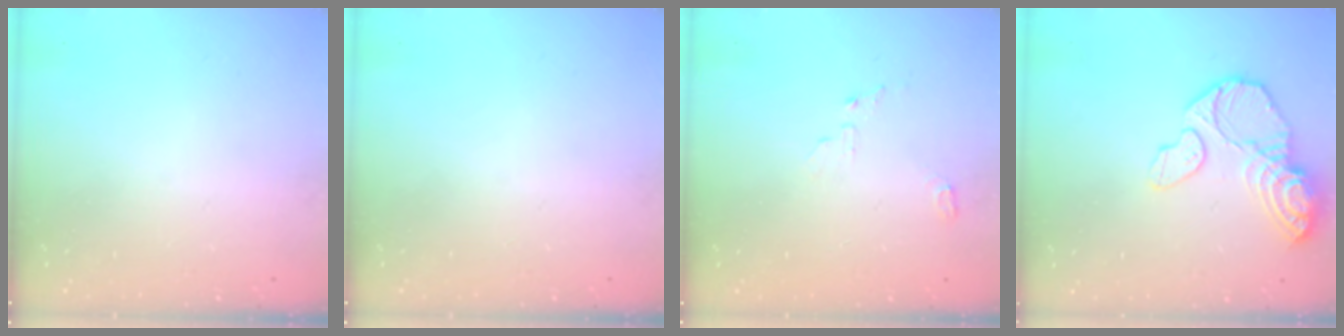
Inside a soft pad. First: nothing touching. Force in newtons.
{"total": 0.0}
{"total": 5.6, "press": 5.6, "slide": 0.4}
{"total": 14.3, "press": 14.1, "slide": 1.8}